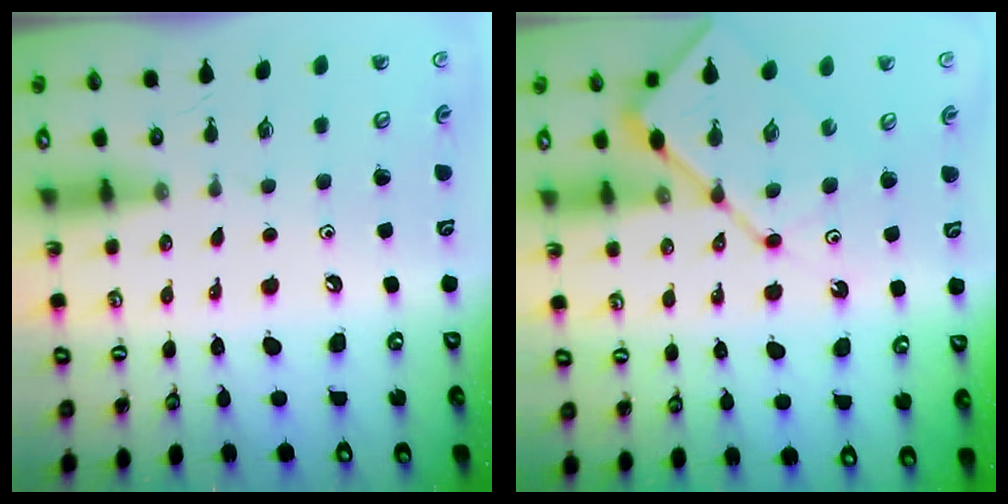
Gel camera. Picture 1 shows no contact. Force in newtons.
{"total": 12.0, "press": 11.9, "slide": 1.2}